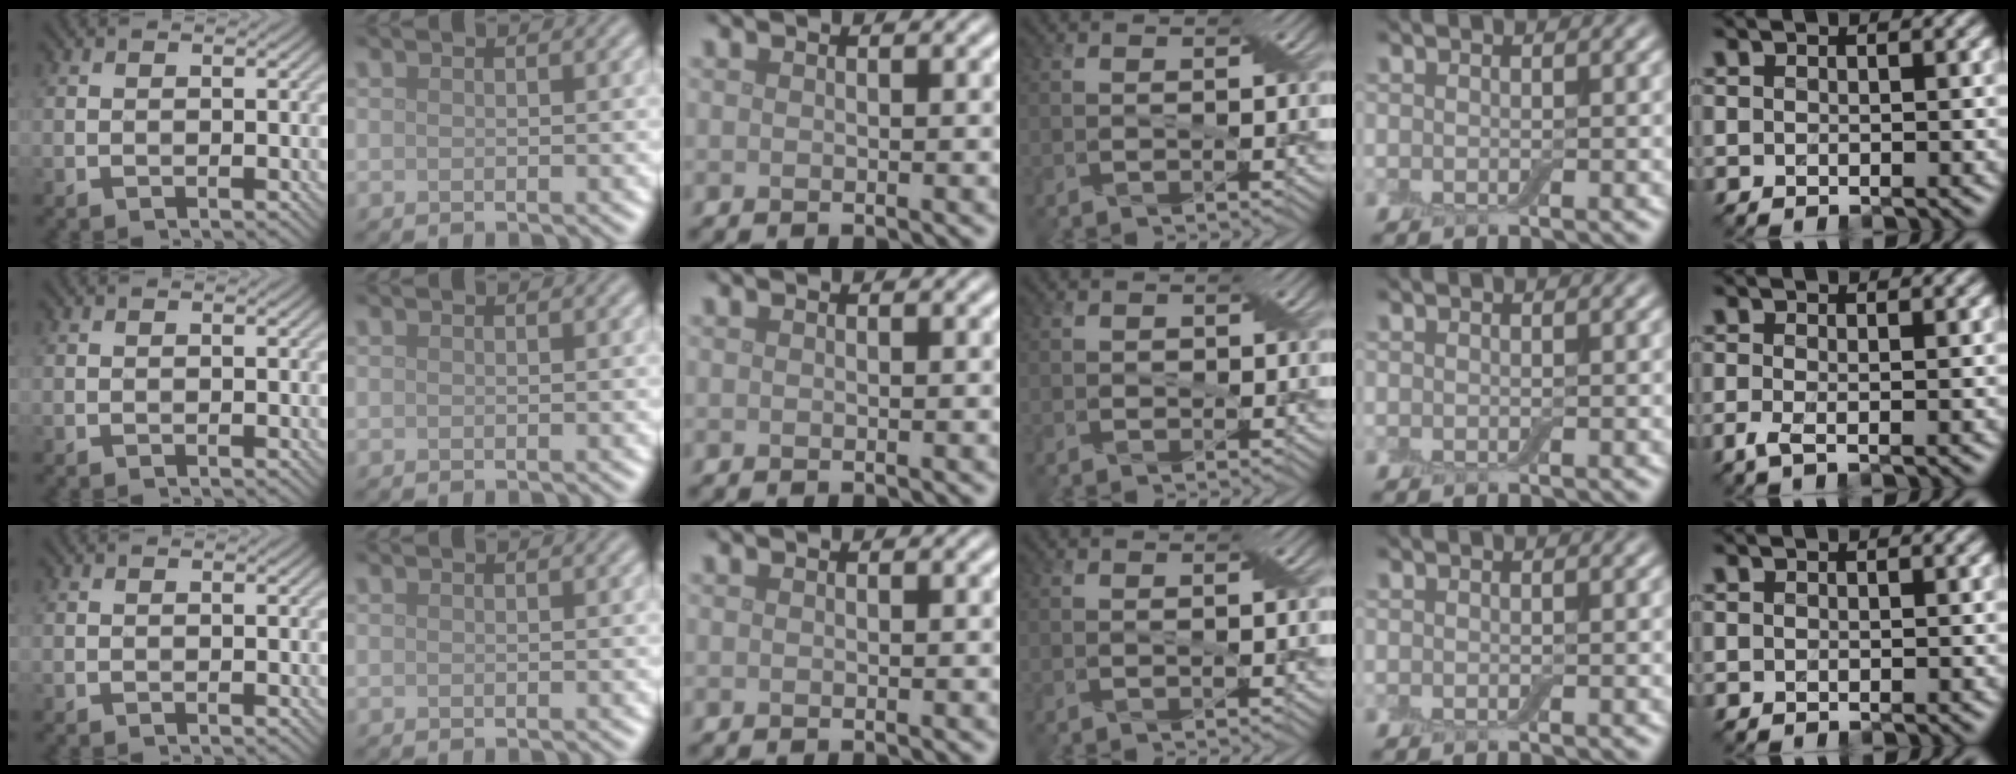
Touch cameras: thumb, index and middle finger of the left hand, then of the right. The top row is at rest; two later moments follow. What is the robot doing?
{"motion": "pour", "object": "bowl"}